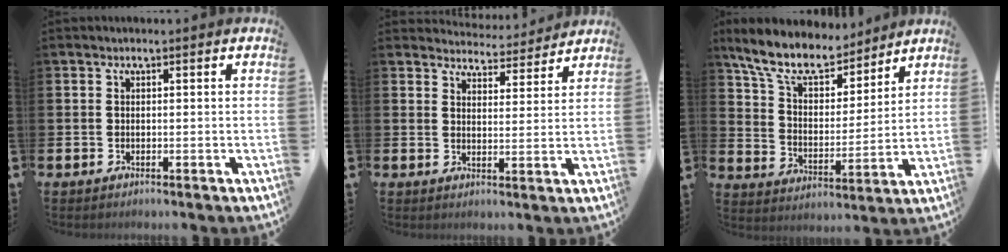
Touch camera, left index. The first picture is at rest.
{"total": 4.4, "force": [4.3, 0.7, -0.1], "torque": [0.004, -0.042, 0.072]}
{"total": 10.5, "force": [8.9, 3.7, 4.0], "torque": [-0.118, -0.053, 0.160]}